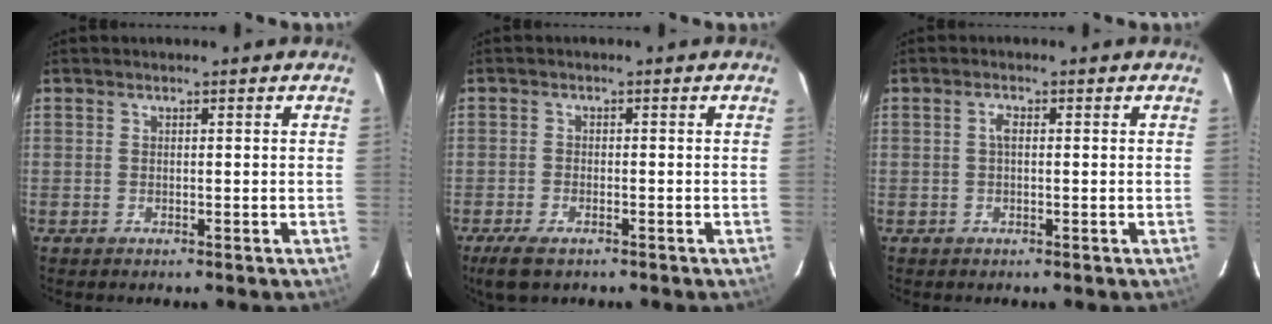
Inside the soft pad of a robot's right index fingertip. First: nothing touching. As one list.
[{"total": 4.8, "force": [-3.3, 1.9, 2.8], "torque": [-0.074, -0.014, -0.061]}, {"total": 1.4, "force": [0.0, 0.6, 1.2], "torque": [-0.024, 0.006, -0.002]}]